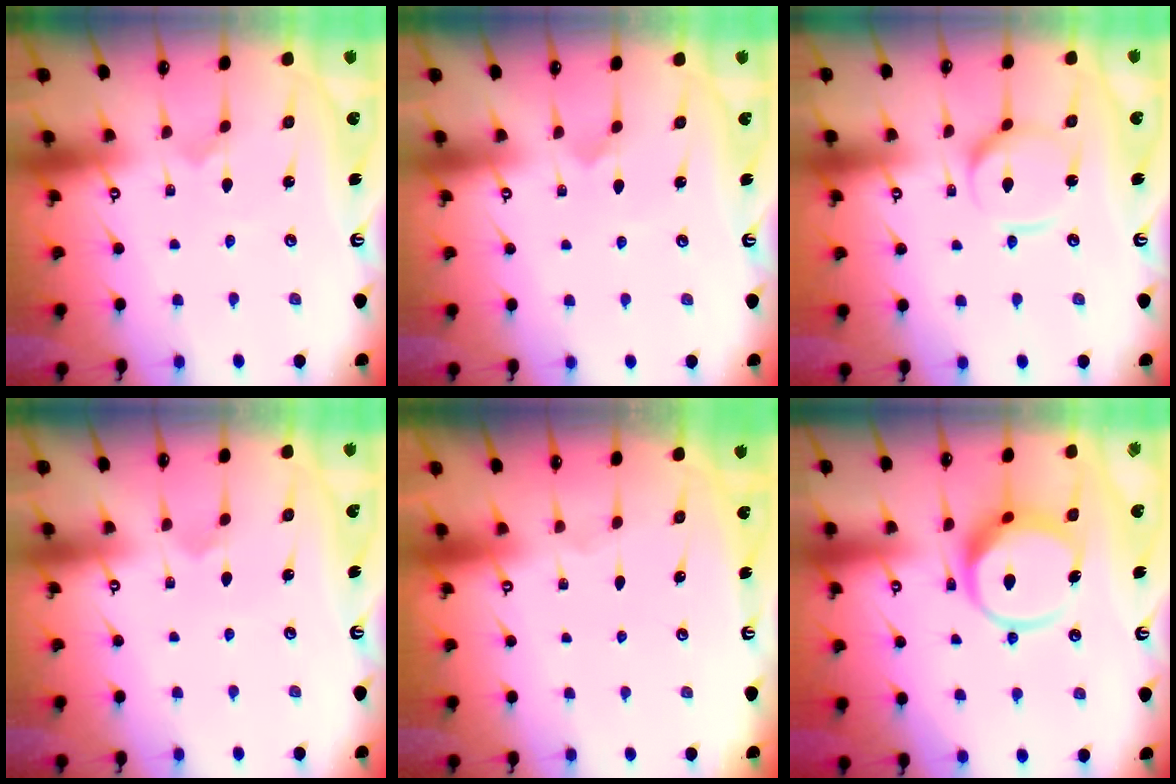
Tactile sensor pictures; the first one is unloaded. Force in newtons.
{"total": 2.3, "press": 2.3, "slide": 0.2}
{"total": 8.4, "press": 8.4, "slide": 0.9}
{"total": 2.3, "press": 2.3, "slide": 0.2}
{"total": 0.0}
{"total": 12.1, "press": 12.0, "slide": 1.4}